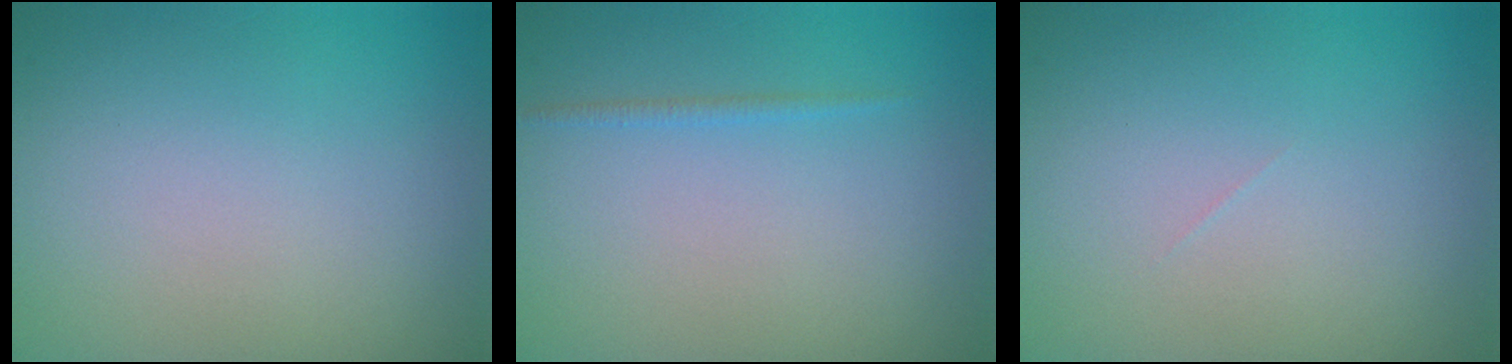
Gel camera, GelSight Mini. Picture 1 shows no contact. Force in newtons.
{"total": 0.6, "press": 0.6, "slide": 0.1}
{"total": 0.0}